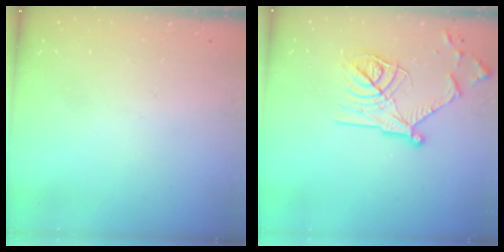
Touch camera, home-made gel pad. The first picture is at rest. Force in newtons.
{"total": 18.1, "press": 18.1, "slide": 1.0}